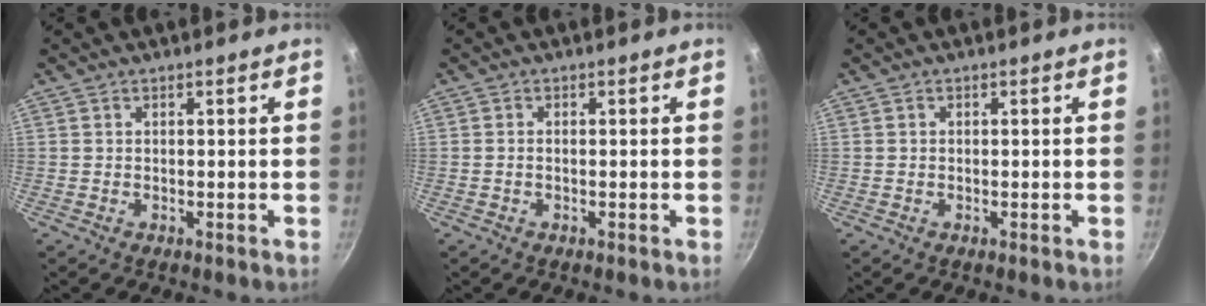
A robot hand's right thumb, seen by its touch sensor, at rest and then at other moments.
{"total": 0.7, "force": [-0.2, 0.4, 0.5], "torque": [-0.012, 0.004, -0.005]}
{"total": 0.0}